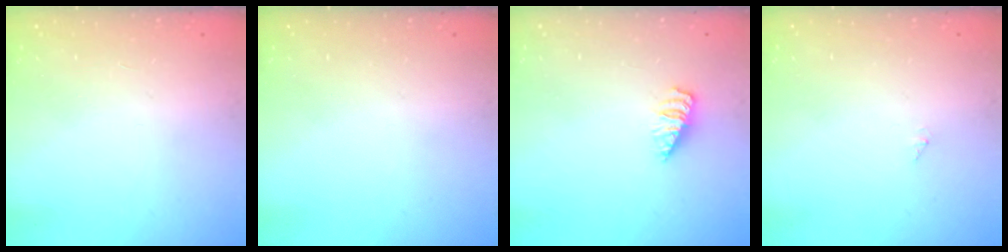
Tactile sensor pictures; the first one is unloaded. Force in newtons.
{"total": 0.0}
{"total": 1.8, "press": 1.7, "slide": 0.4}
{"total": 0.0}